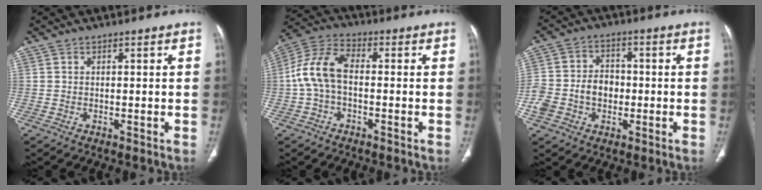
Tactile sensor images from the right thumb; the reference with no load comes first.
{"total": 9.3, "force": [-0.8, 5.2, 7.6], "torque": [-0.157, 0.032, -0.024]}
{"total": 10.3, "force": [-2.0, 8.0, 6.2], "torque": [-0.106, 0.034, -0.037]}